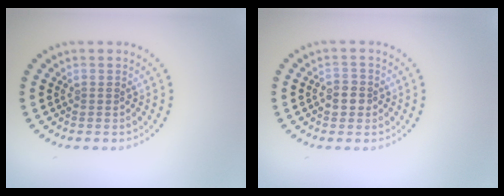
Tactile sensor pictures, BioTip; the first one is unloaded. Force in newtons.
{"total": 1.7, "press": 1.7, "slide": 0.3}